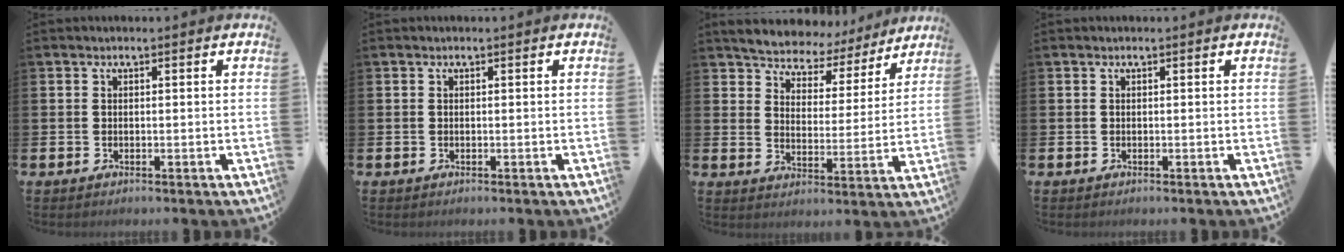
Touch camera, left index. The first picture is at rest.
{"total": 0.0}
{"total": 6.1, "force": [5.8, 1.8, 0.3], "torque": [-0.037, -0.051, 0.100]}
{"total": 0.0}